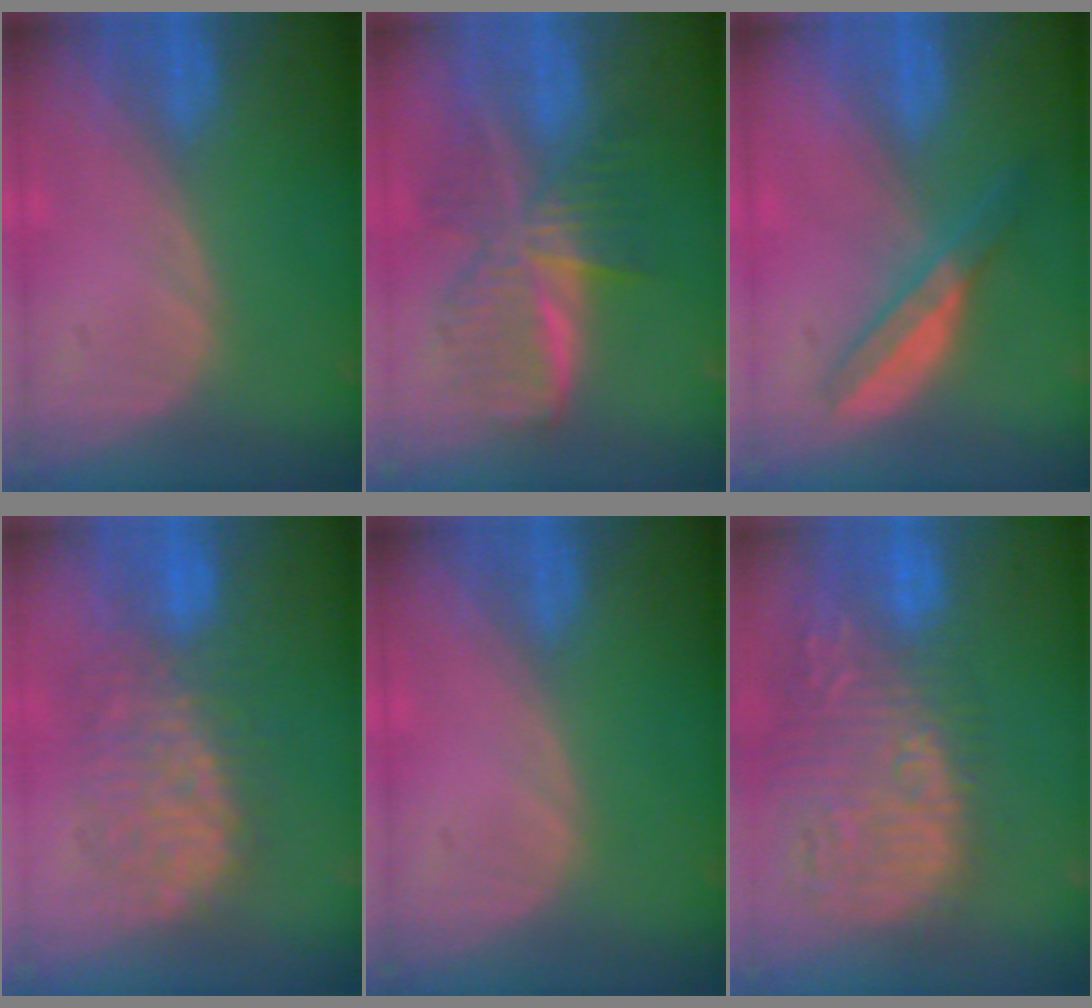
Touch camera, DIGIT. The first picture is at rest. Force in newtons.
{"total": 9.4, "press": 9.4, "slide": 0.5}
{"total": 5.5, "press": 4.9, "slide": 2.5}
{"total": 9.1, "press": 8.9, "slide": 1.7}
{"total": 0.0}
{"total": 15.4, "press": 13.0, "slide": 8.2}